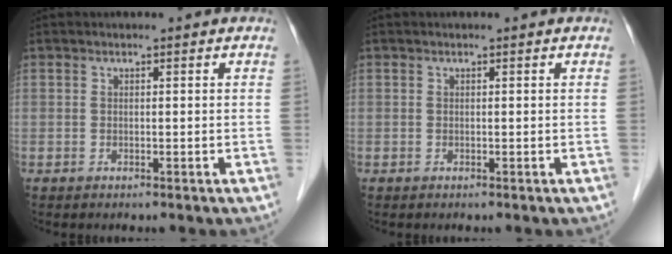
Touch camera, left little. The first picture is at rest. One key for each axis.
{"total": 0.0}